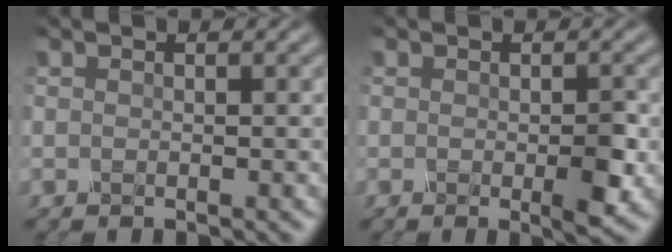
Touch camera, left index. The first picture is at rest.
{"total": 2.4, "force": [-0.9, 0.4, 2.2], "torque": [-0.052, -0.005, -0.010]}